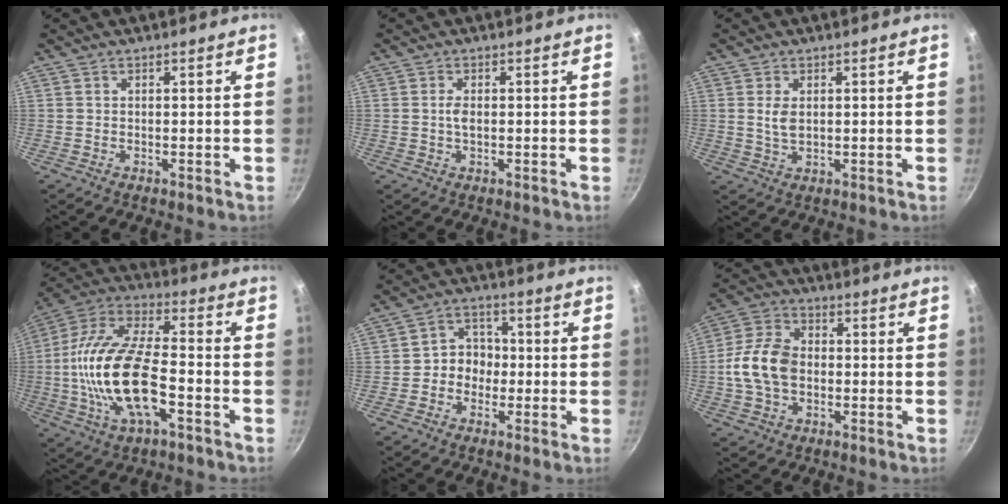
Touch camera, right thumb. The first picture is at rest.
{"total": 1.7, "force": [0.0, 0.8, 1.5], "torque": [-0.029, 0.002, -0.002]}
{"total": 3.3, "force": [0.7, 1.9, 2.7], "torque": [-0.047, -0.007, 0.015]}
{"total": 20.9, "force": [-4.8, 9.1, 18.2], "torque": [-0.349, 0.030, -0.103]}
{"total": 6.1, "force": [-1.1, 5.3, 2.8], "torque": [0.001, 0.023, -0.028]}
{"total": 11.2, "force": [-1.0, 7.8, 8.0], "torque": [-0.142, 0.026, -0.030]}